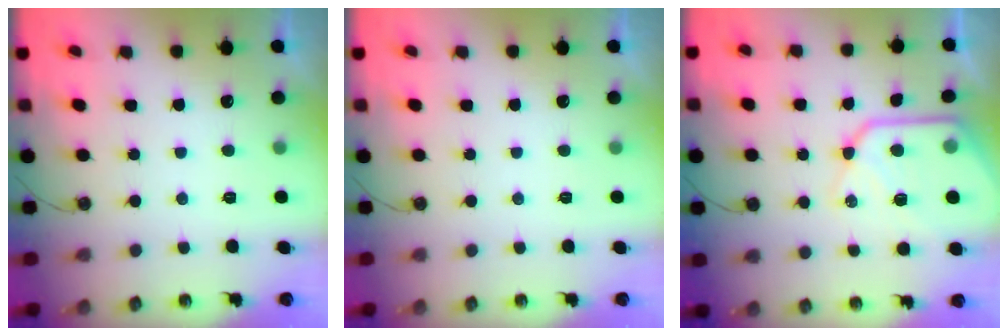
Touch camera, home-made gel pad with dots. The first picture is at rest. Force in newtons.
{"total": 0.0}
{"total": 17.2, "press": 17.1, "slide": 1.9}